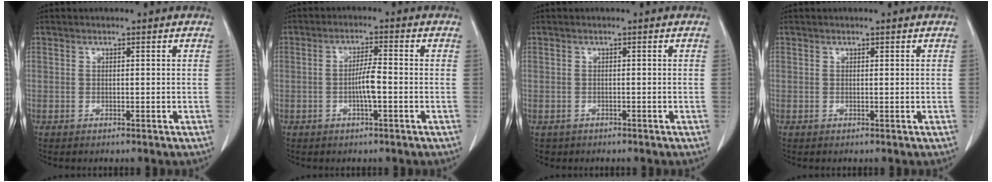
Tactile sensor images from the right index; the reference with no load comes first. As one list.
[{"total": 3.8, "force": [-0.8, 0.3, 3.7], "torque": [-0.070, 0.005, -0.014]}, {"total": 1.3, "force": [-0.7, 1.1, 0.1], "torque": [-0.012, 0.001, -0.005]}, {"total": 0.0}]